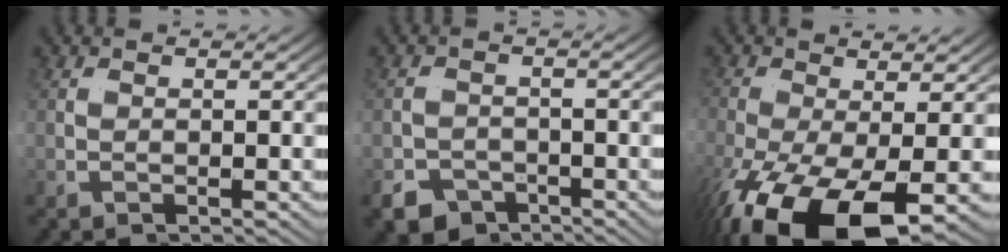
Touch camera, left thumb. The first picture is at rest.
{"total": 4.3, "force": [-2.0, 3.6, 1.1], "torque": [-0.028, -0.025, -0.031]}
{"total": 8.3, "force": [-5.1, 2.3, 6.1], "torque": [-0.118, -0.029, -0.069]}